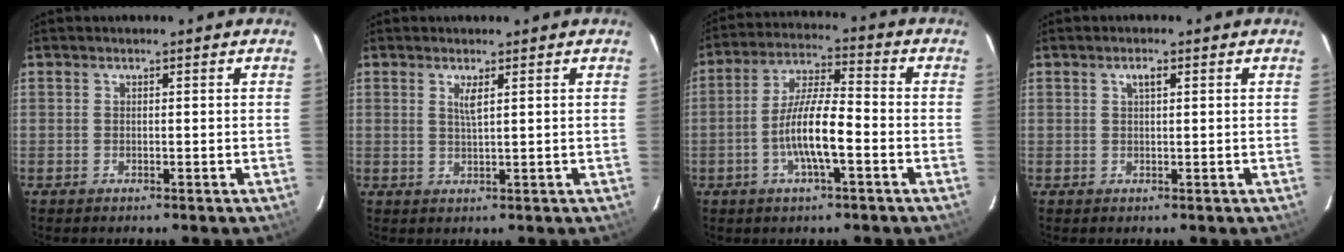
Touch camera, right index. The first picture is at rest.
{"total": 2.0, "force": [0.9, 0.1, 1.8], "torque": [-0.033, -0.002, 0.017]}
{"total": 9.7, "force": [-3.3, 1.9, 9.0], "torque": [-0.179, 0.004, -0.063]}
{"total": 1.4, "force": [0.6, 0.4, 1.2], "torque": [-0.021, 0.005, 0.009]}